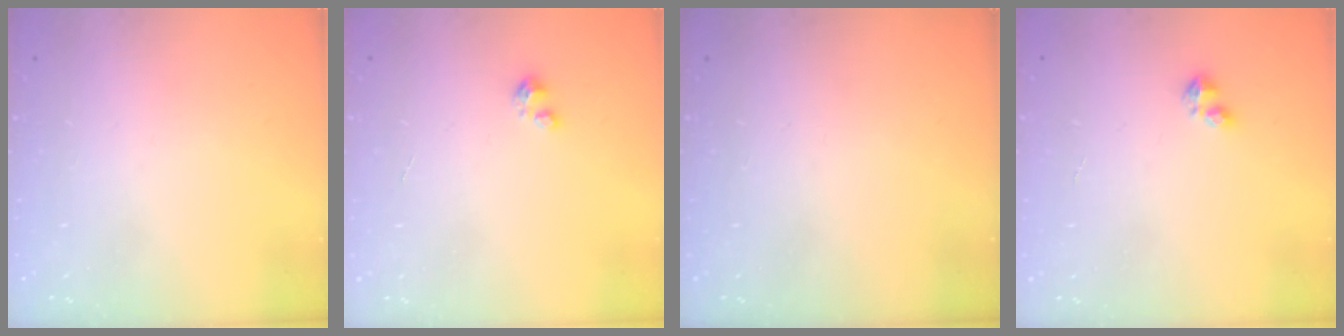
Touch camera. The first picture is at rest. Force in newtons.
{"total": 1.6, "press": 1.6, "slide": 0.2}
{"total": 0.0}
{"total": 2.4, "press": 2.4, "slide": 0.5}